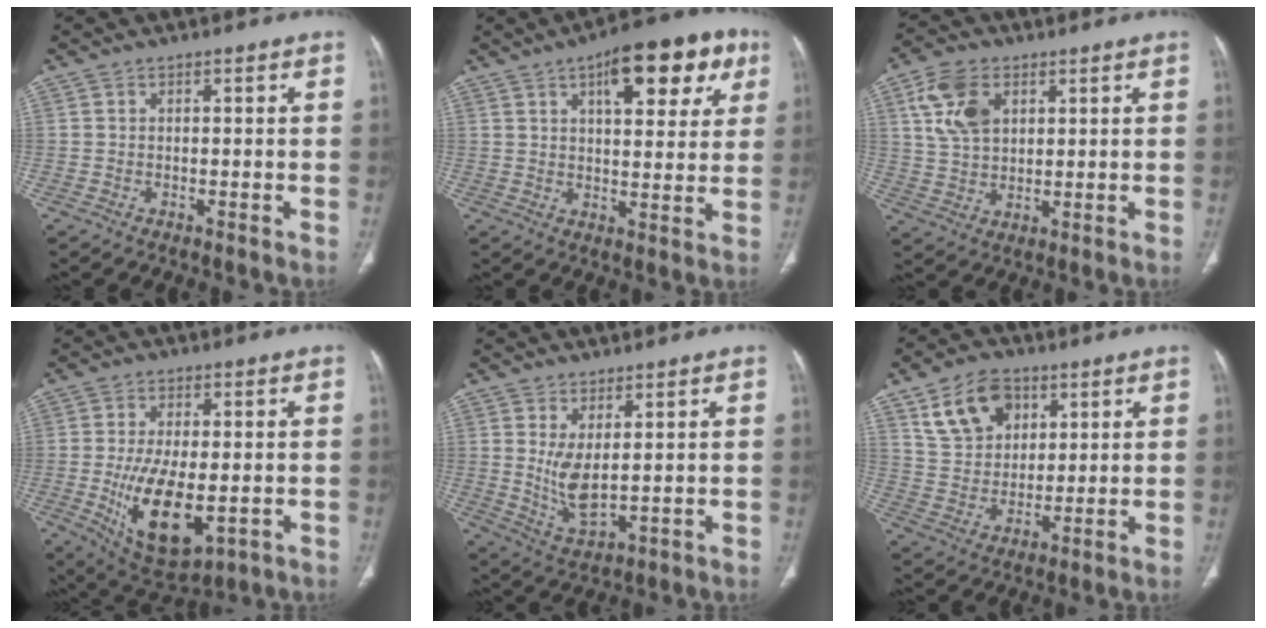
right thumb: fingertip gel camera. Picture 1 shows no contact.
{"total": 17.5, "force": [8.0, 7.3, 13.7], "torque": [-0.143, -0.008, 0.105]}
{"total": 9.7, "force": [3.7, 6.3, 6.3], "torque": [-0.112, -0.006, 0.075]}
{"total": 14.3, "force": [-3.1, 6.8, 12.2], "torque": [-0.205, -0.017, -0.032]}
{"total": 6.7, "force": [1.3, 2.7, 6.0], "torque": [-0.119, -0.026, 0.041]}
{"total": 12.1, "force": [5.8, 8.6, 6.3], "torque": [-0.080, -0.015, 0.112]}